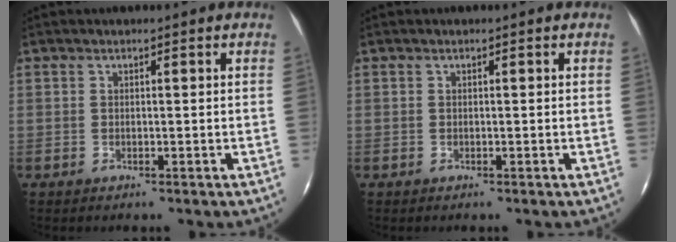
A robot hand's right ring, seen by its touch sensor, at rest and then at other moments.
{"total": 0.0}